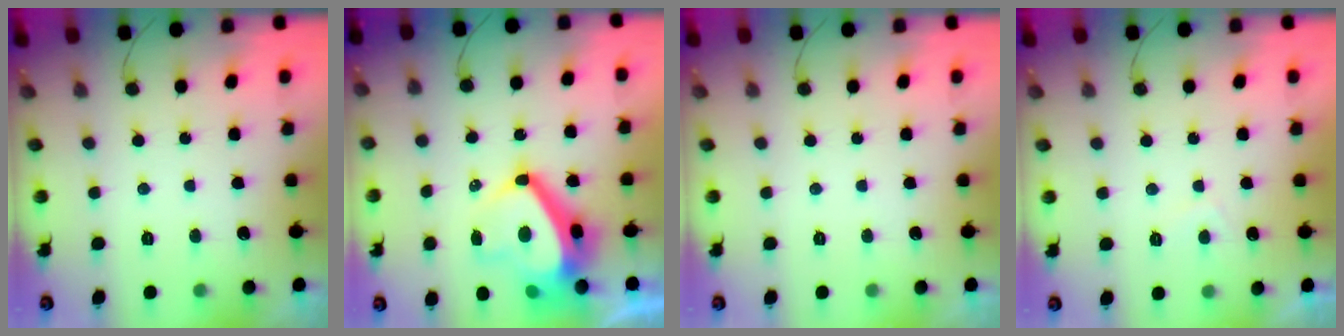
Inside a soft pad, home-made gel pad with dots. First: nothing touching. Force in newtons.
{"total": 11.7, "press": 11.3, "slide": 3.0}
{"total": 0.0}
{"total": 1.5, "press": 1.4, "slide": 0.6}